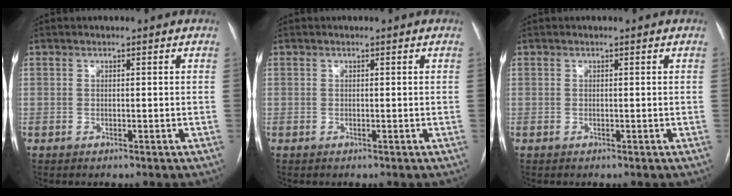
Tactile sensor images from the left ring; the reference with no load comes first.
{"total": 0.0}
{"total": 0.0}